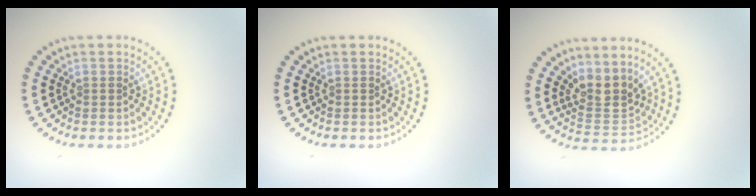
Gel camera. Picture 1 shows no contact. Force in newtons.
{"total": 0.0}
{"total": 3.3, "press": 2.6, "slide": 2.1}